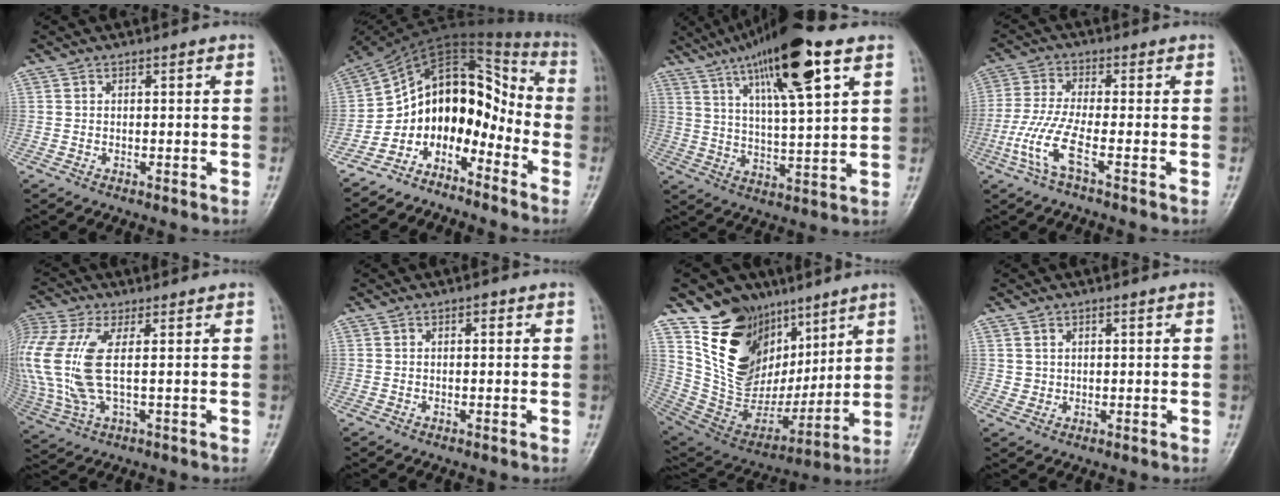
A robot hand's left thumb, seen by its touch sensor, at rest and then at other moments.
{"total": 13.9, "force": [-6.8, 9.0, 8.0], "torque": [-0.088, 0.125, -0.135]}
{"total": 18.9, "force": [10.1, 3.8, 15.4], "torque": [-0.254, -0.019, 0.176]}
{"total": 7.1, "force": [-3.0, 1.0, 6.4], "torque": [-0.167, 0.011, -0.066]}
{"total": 15.8, "force": [1.9, 6.8, 14.1], "torque": [-0.371, 0.000, 0.041]}
{"total": 0.7, "force": [0.3, 0.4, 0.5], "torque": [-0.004, 0.002, 0.002]}
{"total": 21.0, "force": [11.7, 14.7, 9.4], "torque": [-0.104, -0.050, 0.233]}
{"total": 1.7, "force": [1.0, 1.4, 0.2], "torque": [0.014, -0.006, 0.014]}